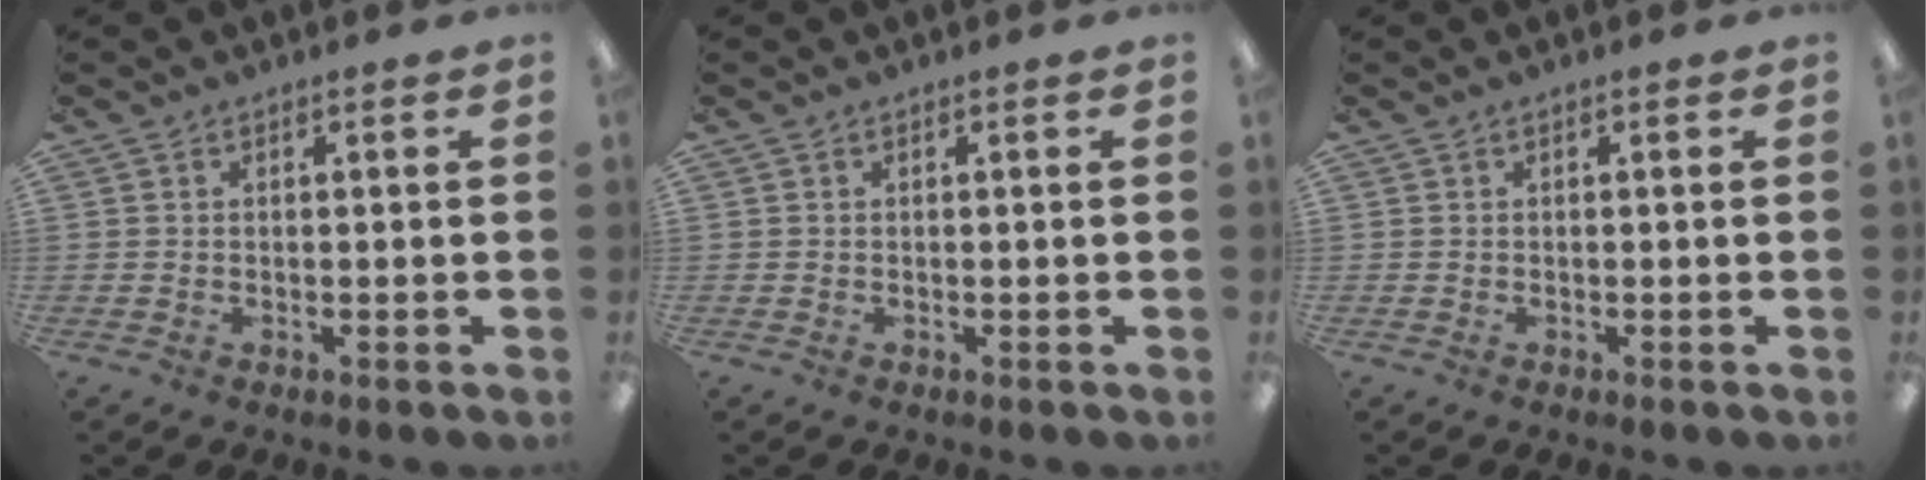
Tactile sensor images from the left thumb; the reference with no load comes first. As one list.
[{"total": 0.0}, {"total": 0.0}]